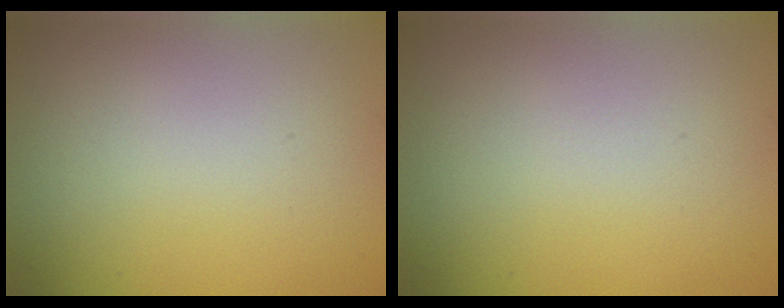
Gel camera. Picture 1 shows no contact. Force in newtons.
{"total": 0.0}